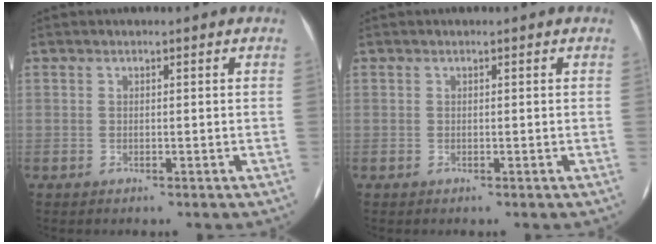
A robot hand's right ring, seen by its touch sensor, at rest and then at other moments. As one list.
[{"total": 0.0}]